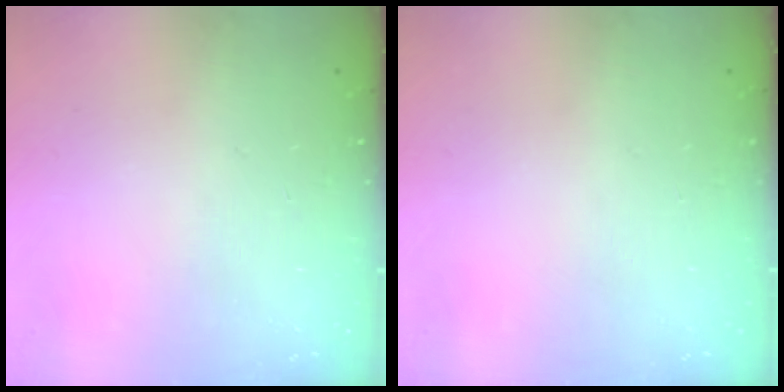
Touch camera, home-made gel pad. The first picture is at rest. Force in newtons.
{"total": 0.0}